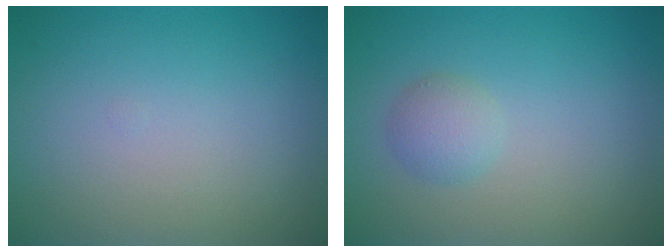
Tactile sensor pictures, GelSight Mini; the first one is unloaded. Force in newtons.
{"total": 1.8, "press": 1.8, "slide": 0.1}